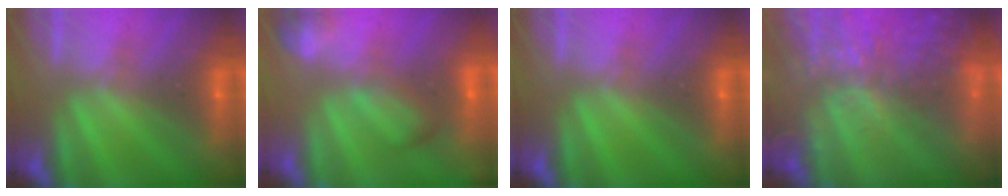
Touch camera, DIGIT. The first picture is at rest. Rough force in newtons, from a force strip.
{"total": 2.6}
{"total": 0.0}
{"total": 8.9}